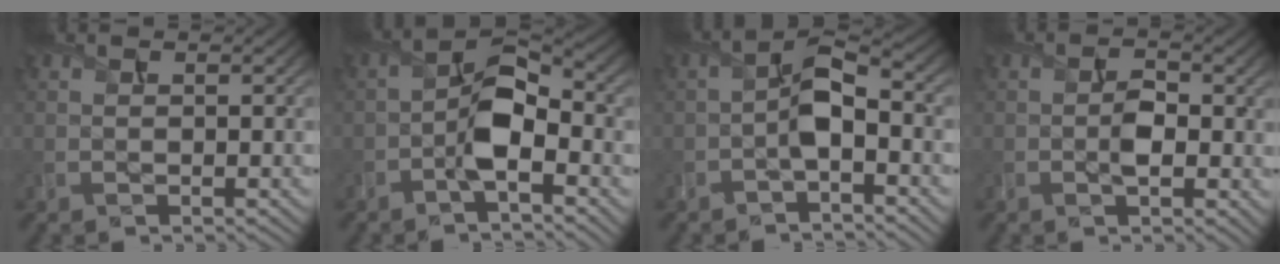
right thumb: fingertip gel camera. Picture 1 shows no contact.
{"total": 6.6, "force": [-2.3, 2.6, 5.6], "torque": [-0.099, 0.015, -0.052]}
{"total": 4.6, "force": [-1.6, 1.8, 3.9], "torque": [-0.076, 0.011, -0.037]}
{"total": 3.2, "force": [-0.5, 1.5, 2.8], "torque": [-0.046, -0.002, -0.009]}